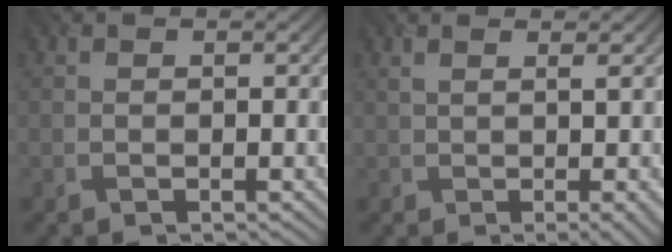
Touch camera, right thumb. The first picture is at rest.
{"total": 4.9, "force": [0.4, 1.2, 4.7], "torque": [-0.057, 0.006, 0.012]}